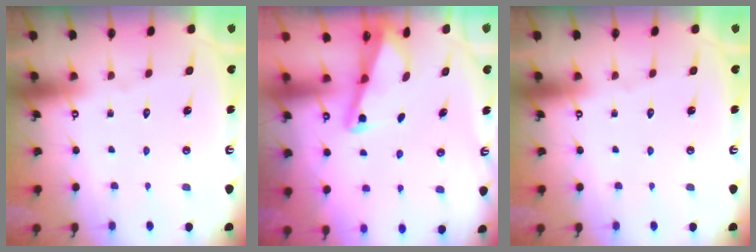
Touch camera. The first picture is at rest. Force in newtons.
{"total": 2.2, "press": 2.2, "slide": 0.3}
{"total": 0.0}